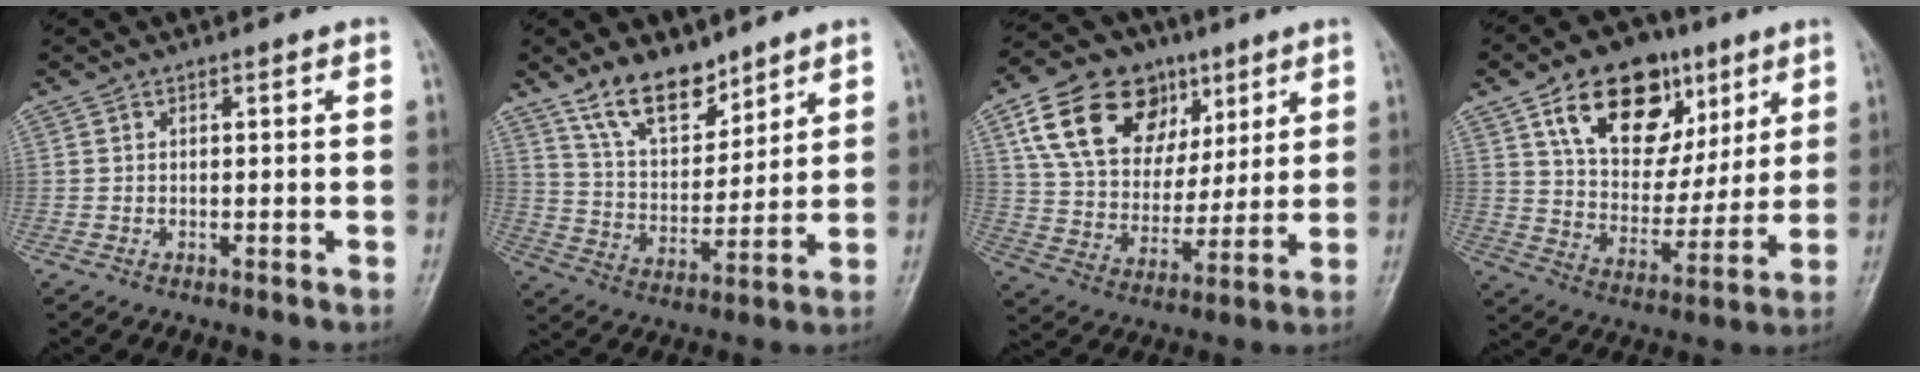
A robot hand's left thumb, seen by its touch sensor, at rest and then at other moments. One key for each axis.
{"total": 11.6, "fx": 8.6, "fy": 5.5, "fz": 5.5, "tx": -0.065, "ty": -0.061, "tz": 0.166}
{"total": 20.1, "fx": 9.2, "fy": 14.1, "fz": 11.1, "tx": -0.158, "ty": -0.012, "tz": 0.162}
{"total": 20.1, "fx": 9.8, "fy": 12.7, "fz": 12.0, "tx": -0.142, "ty": -0.025, "tz": 0.166}